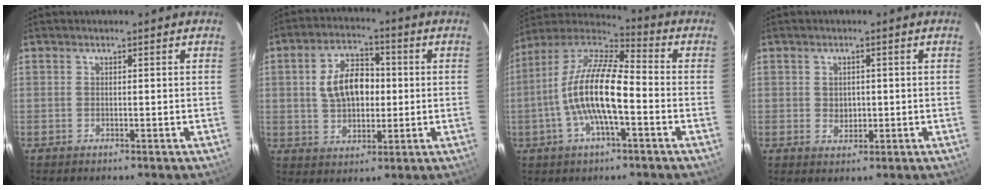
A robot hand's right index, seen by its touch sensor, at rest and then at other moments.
{"total": 10.4, "force": [1.0, 6.6, 8.0], "torque": [-0.152, 0.023, 0.024]}
{"total": 15.3, "force": [-3.4, 4.3, 14.3], "torque": [-0.273, 0.001, -0.070]}
{"total": 2.7, "force": [-0.1, 2.4, 1.4], "torque": [-0.021, 0.001, 0.002]}